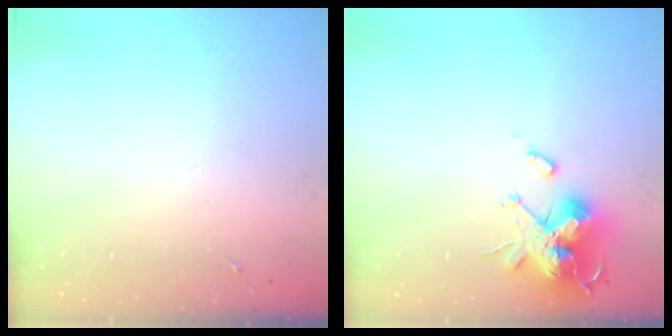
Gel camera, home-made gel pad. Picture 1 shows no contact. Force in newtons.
{"total": 18.5, "press": 18.5, "slide": 0.1}